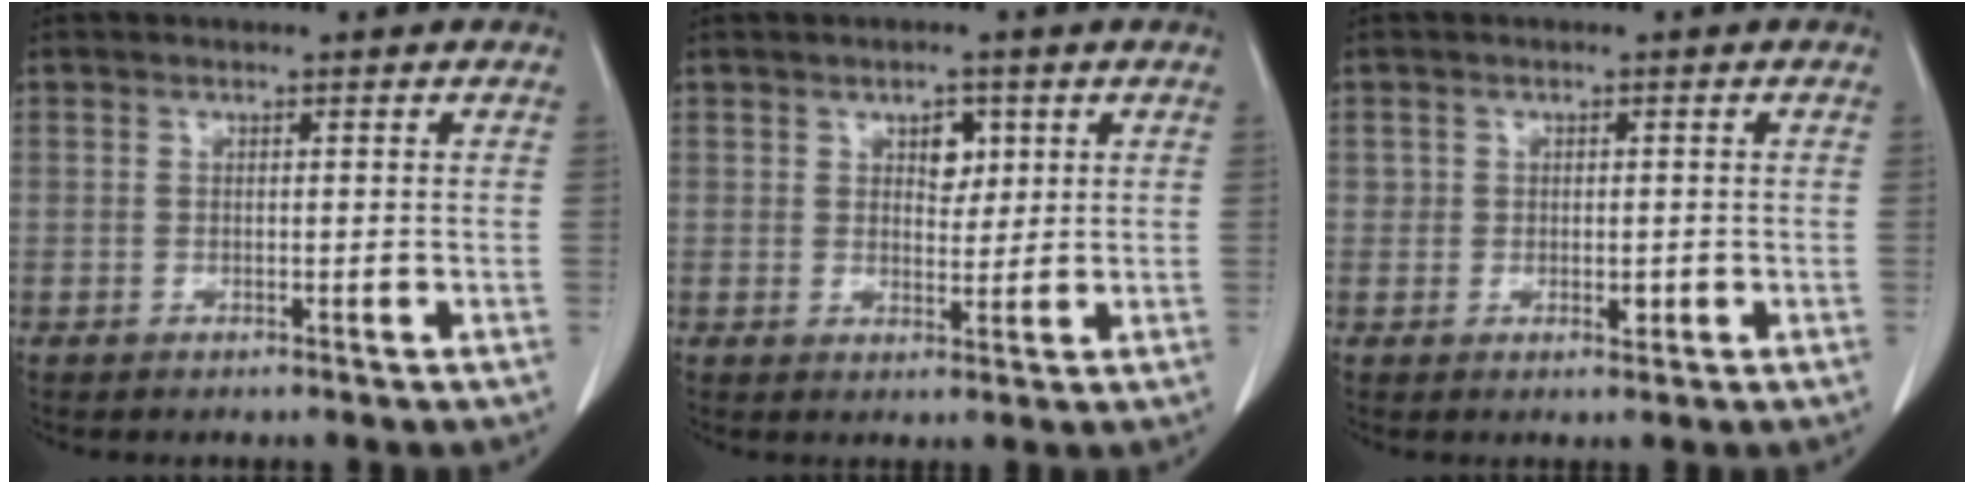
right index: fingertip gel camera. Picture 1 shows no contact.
{"total": 3.4, "force": [1.4, 2.1, 2.2], "torque": [-0.029, 0.003, 0.021]}
{"total": 1.9, "force": [-0.3, 1.4, 1.3], "torque": [-0.015, 0.002, 0.000]}